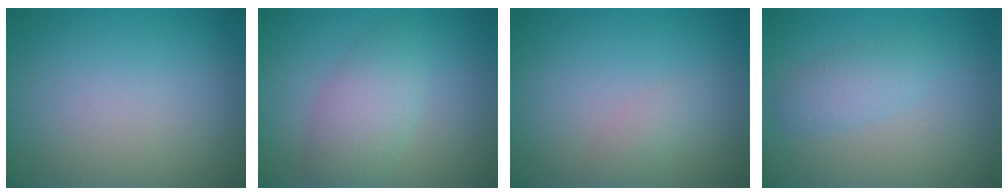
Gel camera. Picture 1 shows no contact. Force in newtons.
{"total": 3.8, "press": 3.8, "slide": 0.1}
{"total": 1.1, "press": 1.1, "slide": 0.1}
{"total": 2.0, "press": 2.0, "slide": 0.1}